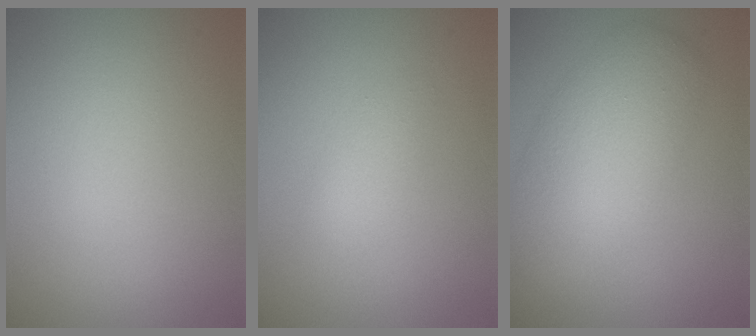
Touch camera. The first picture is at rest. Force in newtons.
{"total": 1.3, "press": 1.3, "slide": 0.1}
{"total": 5.9, "press": 5.9, "slide": 0.4}